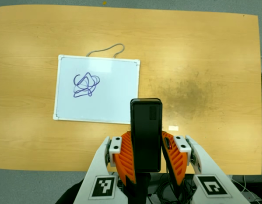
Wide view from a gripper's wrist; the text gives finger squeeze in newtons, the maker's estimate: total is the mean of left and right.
{"total": 3.9, "left": 2.6, "right": 5.2}